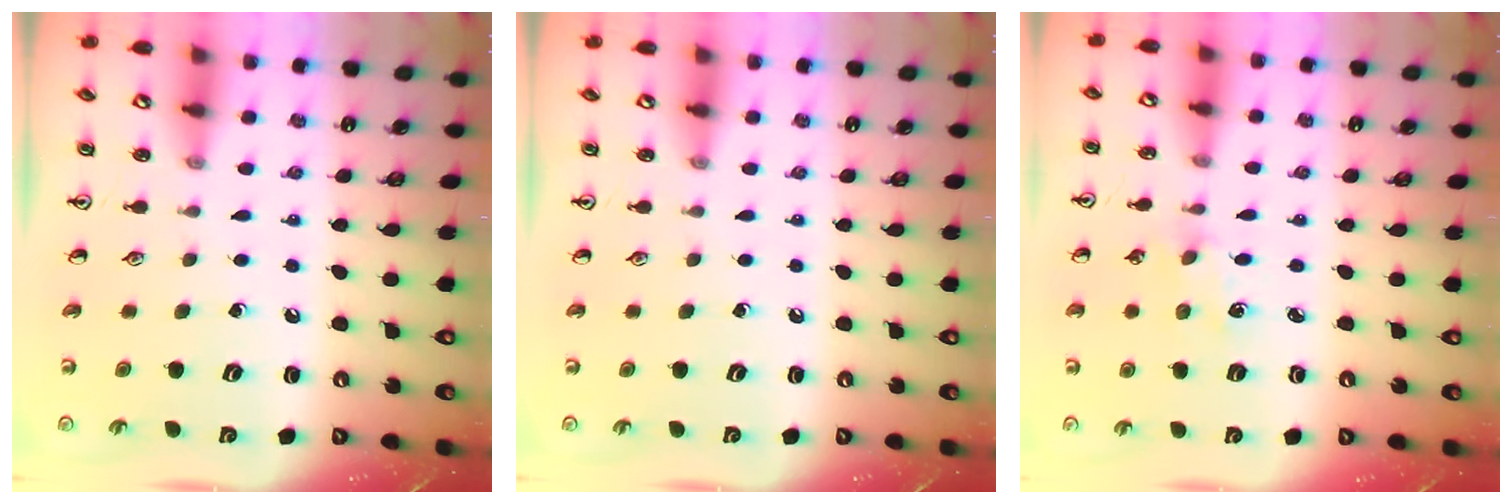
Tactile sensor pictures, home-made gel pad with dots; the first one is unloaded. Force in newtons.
{"total": 0.0}
{"total": 1.0, "press": 0.9, "slide": 0.4}